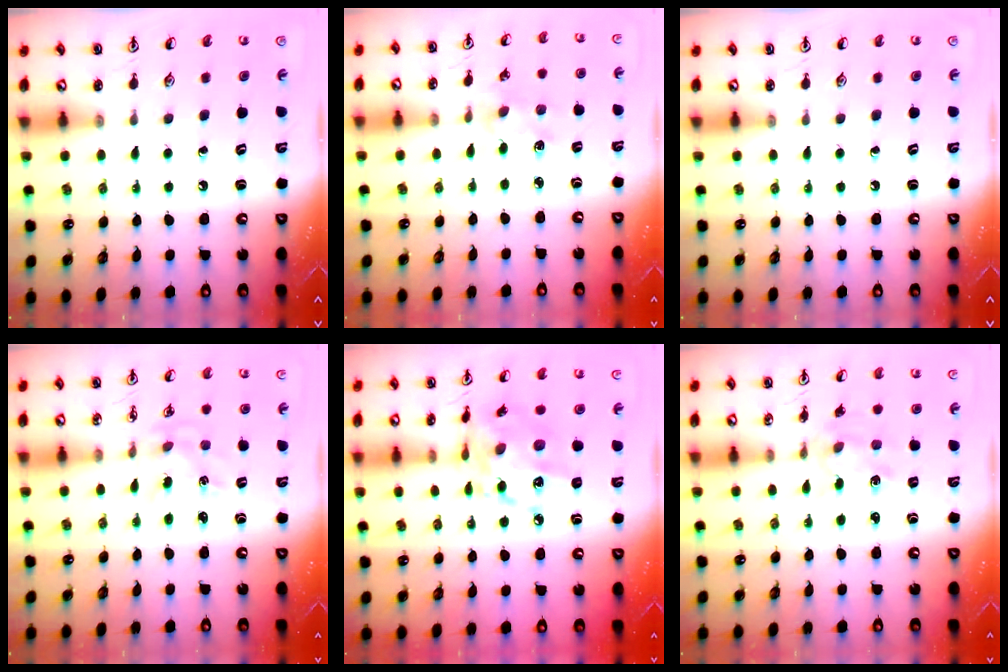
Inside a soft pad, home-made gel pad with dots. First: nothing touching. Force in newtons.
{"total": 1.5, "press": 1.5, "slide": 0.3}
{"total": 0.0}
{"total": 0.0}
{"total": 13.2, "press": 13.1, "slide": 0.6}
{"total": 1.7, "press": 1.7, "slide": 0.3}